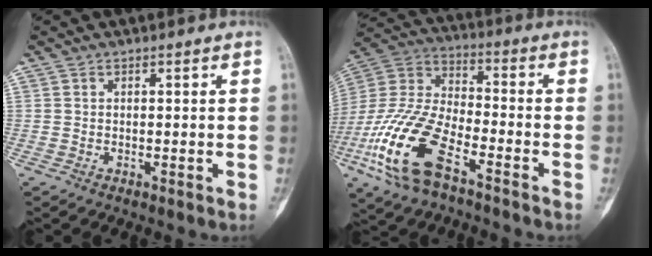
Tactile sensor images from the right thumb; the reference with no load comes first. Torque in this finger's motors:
{"motor_torque": [2.74, 1.37, 1.93, -0.84, 0.33]}